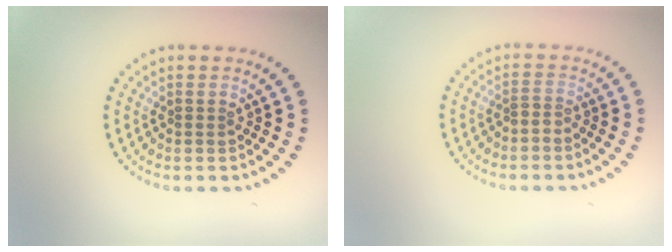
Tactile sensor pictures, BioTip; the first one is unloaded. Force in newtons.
{"total": 0.6, "press": 0.4, "slide": 0.5}